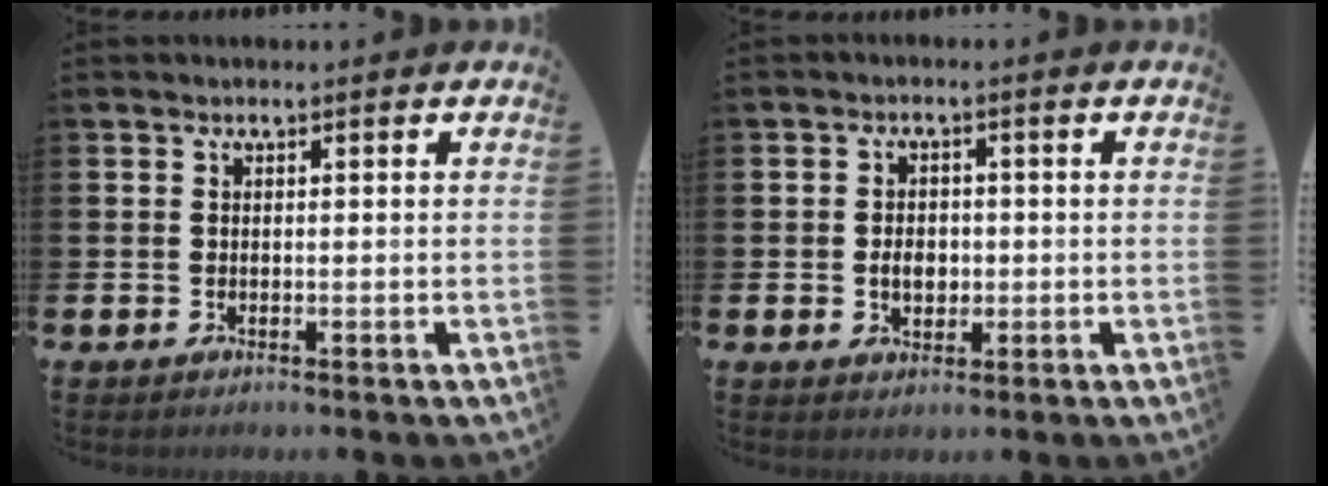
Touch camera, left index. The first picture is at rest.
{"total": 3.3, "force": [-0.3, 2.4, 2.2], "torque": [-0.029, -0.001, -0.012]}